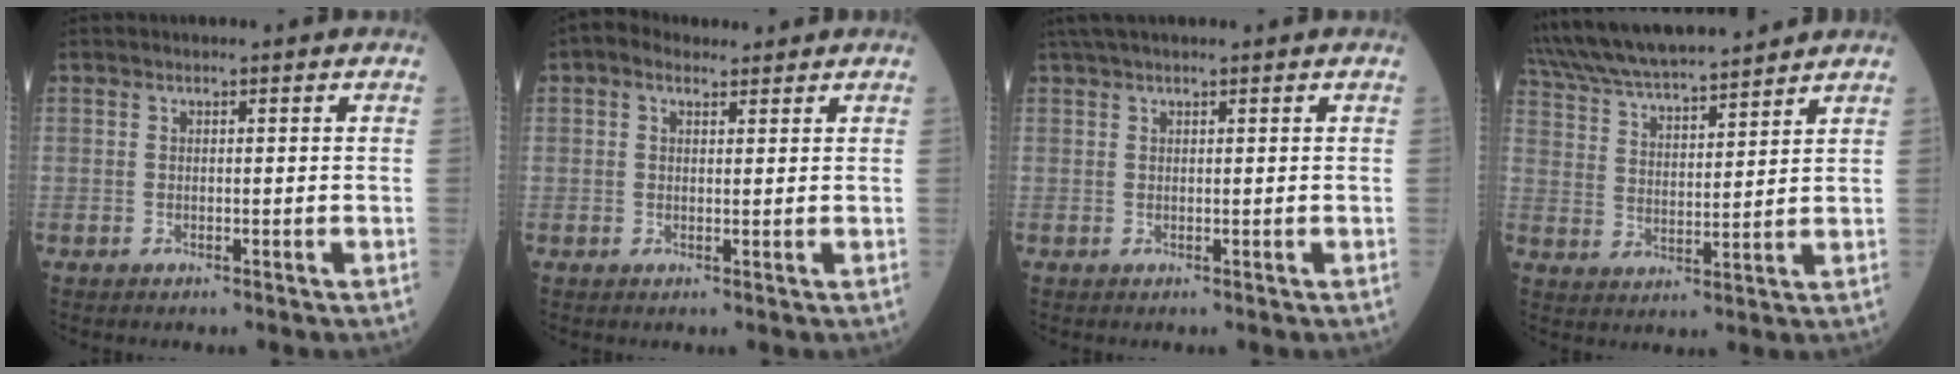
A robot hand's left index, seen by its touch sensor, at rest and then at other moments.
{"total": 2.7, "force": [1.7, 1.6, 1.3], "torque": [-0.036, 0.025, 0.031]}
{"total": 3.7, "force": [3.0, 0.1, 2.0], "torque": [-0.034, 0.031, 0.055]}
{"total": 16.5, "force": [15.1, 1.8, 6.4], "torque": [-0.124, 0.026, 0.261]}